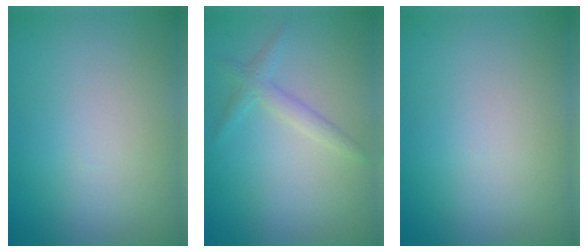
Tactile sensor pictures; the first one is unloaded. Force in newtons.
{"total": 1.8, "press": 1.8, "slide": 0.0}
{"total": 0.0}